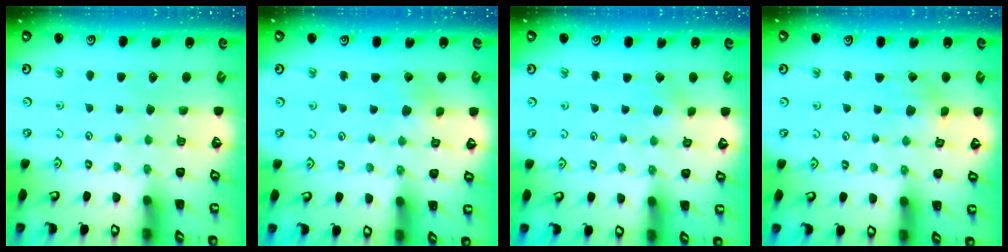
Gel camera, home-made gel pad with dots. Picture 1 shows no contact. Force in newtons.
{"total": 4.2, "press": 4.2, "slide": 0.6}
{"total": 2.5, "press": 2.5, "slide": 0.2}
{"total": 2.9, "press": 2.8, "slide": 0.2}